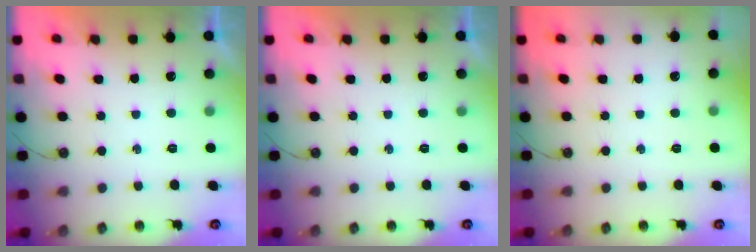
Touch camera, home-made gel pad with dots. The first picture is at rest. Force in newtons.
{"total": 0.0}
{"total": 0.0}